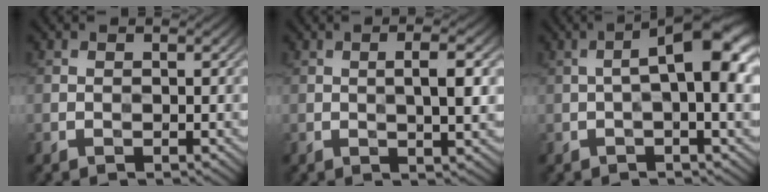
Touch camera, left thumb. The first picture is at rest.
{"total": 4.0, "force": [0.4, 0.8, 3.9], "torque": [-0.066, 0.005, 0.006]}
{"total": 8.5, "force": [0.6, 2.2, 8.2], "torque": [-0.126, 0.020, 0.003]}